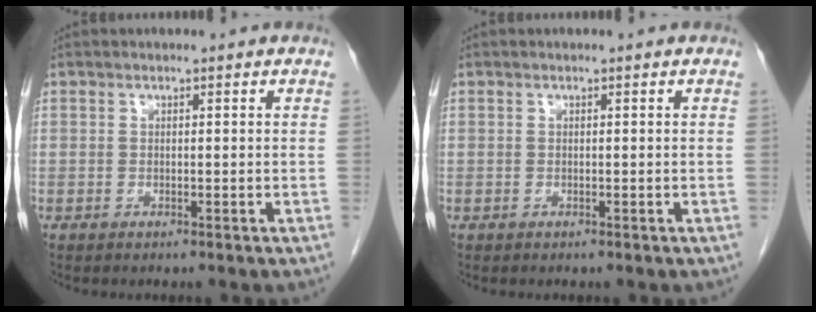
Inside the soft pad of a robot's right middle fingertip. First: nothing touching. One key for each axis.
{"total": 0.0}